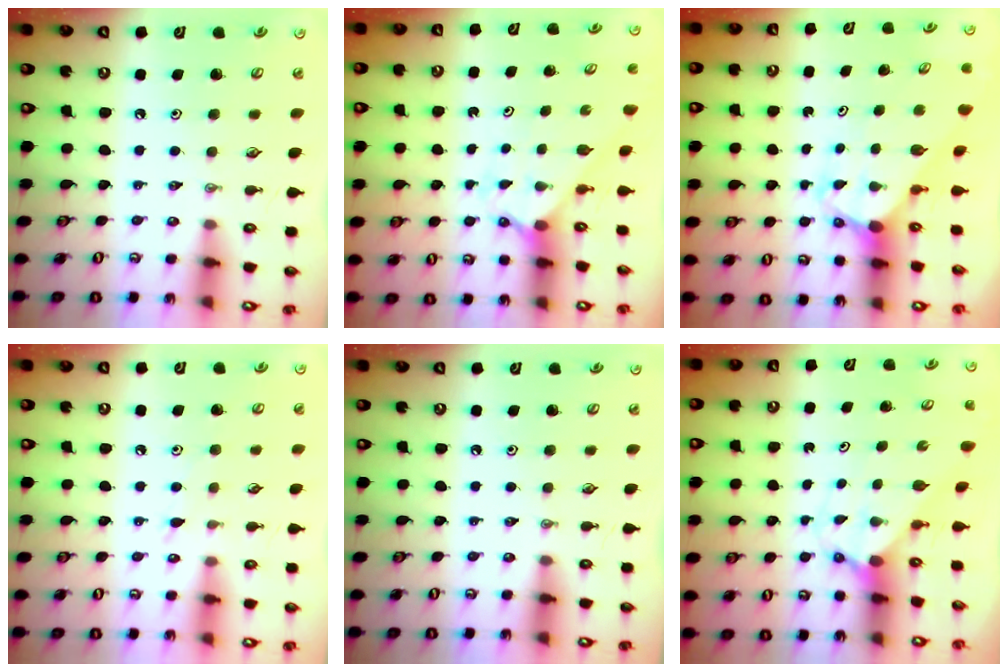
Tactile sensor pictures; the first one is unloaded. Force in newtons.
{"total": 1.9, "press": 1.9, "slide": 0.2}
{"total": 3.3, "press": 3.3, "slide": 0.3}
{"total": 5.4, "press": 5.4, "slide": 0.6}
{"total": 0.0}
{"total": 1.9, "press": 1.9, "slide": 0.2}